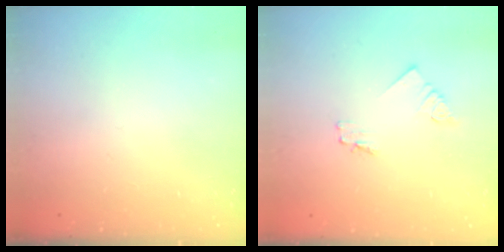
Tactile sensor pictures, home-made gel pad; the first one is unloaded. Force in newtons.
{"total": 1.7, "press": 1.7, "slide": 0.3}